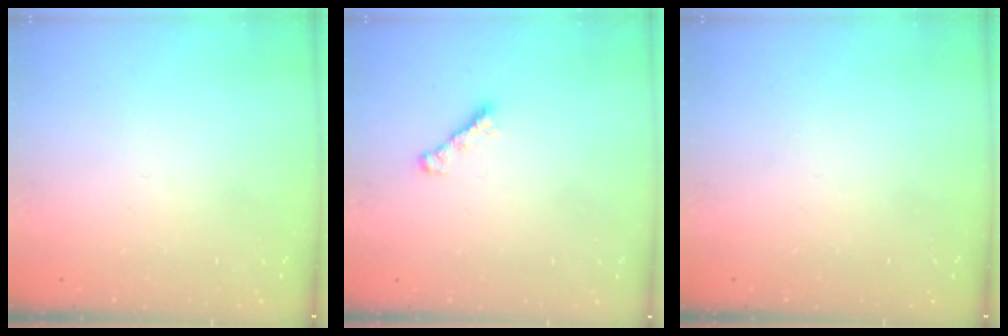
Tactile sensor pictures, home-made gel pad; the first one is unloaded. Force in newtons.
{"total": 1.6, "press": 1.4, "slide": 0.6}
{"total": 0.0}